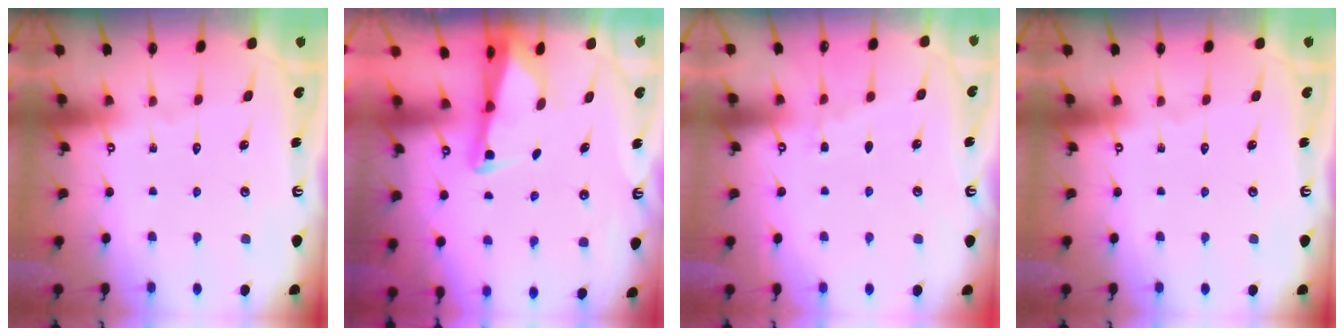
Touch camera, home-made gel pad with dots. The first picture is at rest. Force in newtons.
{"total": 2.6, "press": 2.6, "slide": 0.3}
{"total": 2.5, "press": 2.4, "slide": 0.4}
{"total": 0.0}